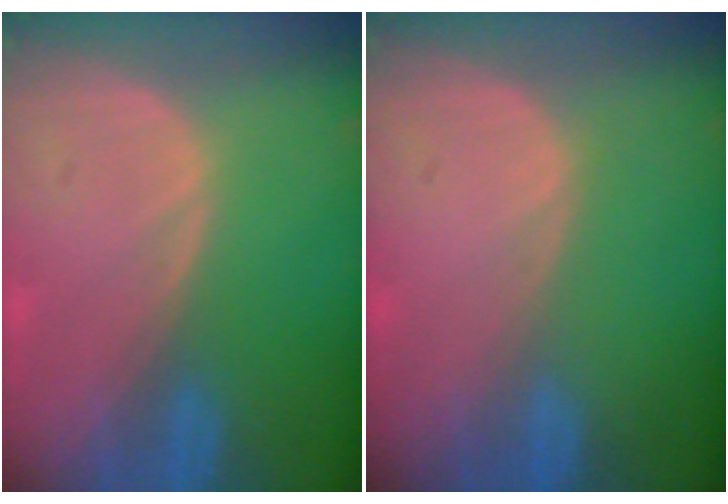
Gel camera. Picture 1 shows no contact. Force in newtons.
{"total": 0.0}